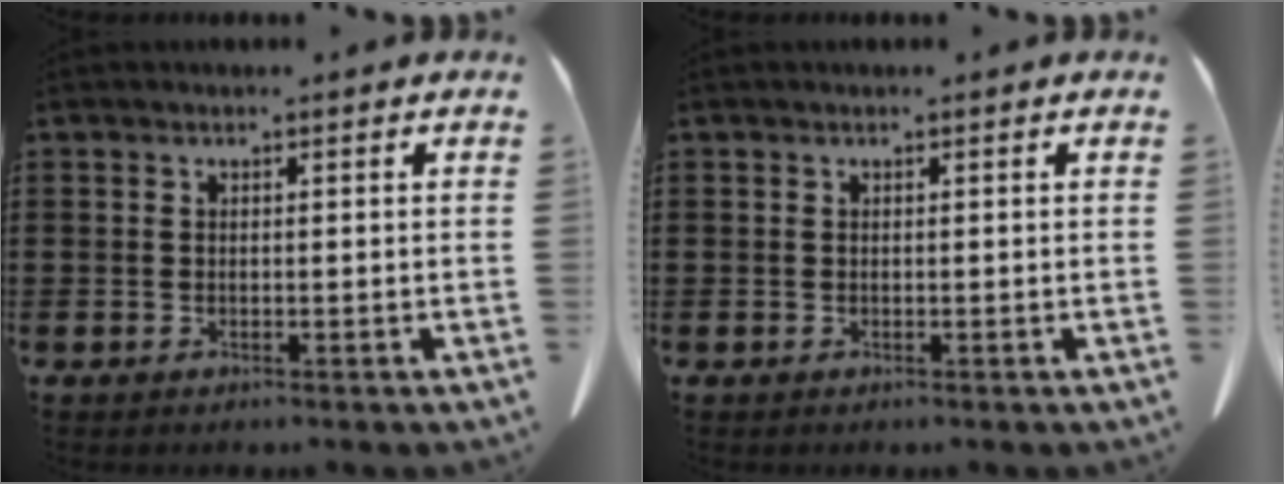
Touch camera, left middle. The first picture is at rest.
{"total": 0.0}